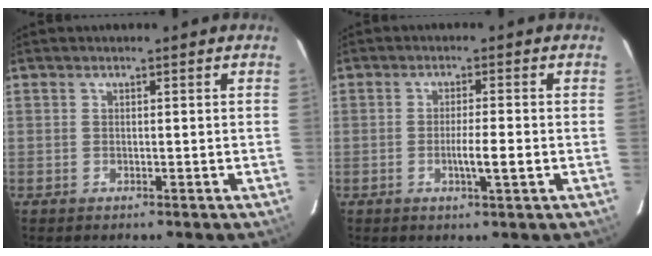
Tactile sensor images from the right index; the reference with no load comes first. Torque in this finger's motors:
{"motor_torque": [0.61, -0.30, 0.31, 0.06]}